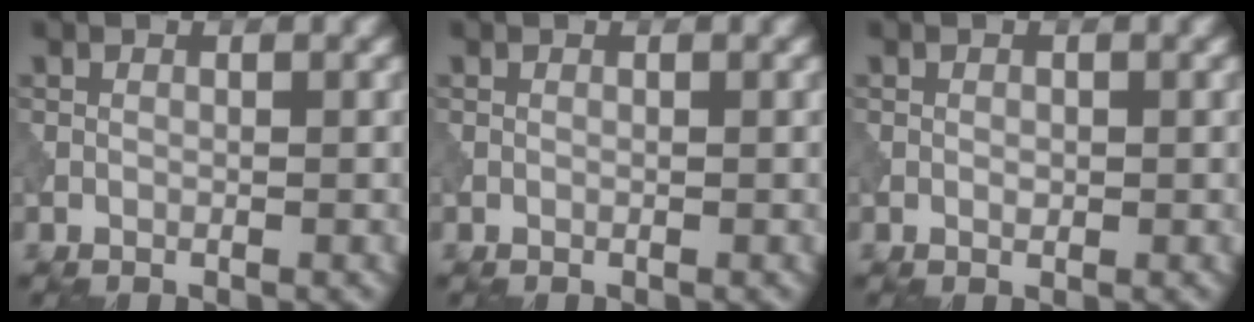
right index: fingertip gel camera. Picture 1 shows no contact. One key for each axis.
{"total": 0.0}
{"total": 0.5, "fx": 0.0, "fy": 0.4, "fz": 0.4, "tx": -0.004, "ty": -0.001, "tz": 0.000}